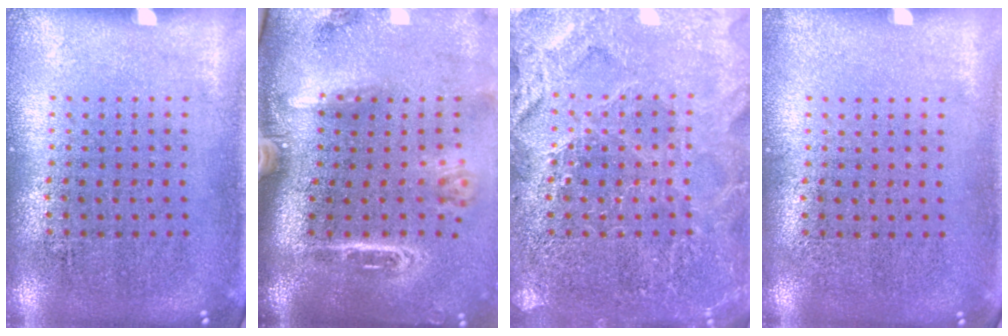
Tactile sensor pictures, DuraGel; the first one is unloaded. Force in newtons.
{"total": 3.1, "press": 2.1, "slide": 2.3}
{"total": 3.4, "press": 3.4, "slide": 0.6}
{"total": 0.0}